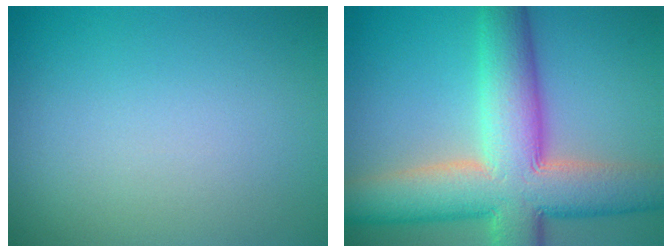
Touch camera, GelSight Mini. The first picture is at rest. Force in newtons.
{"total": 12.2, "press": 12.2, "slide": 0.7}